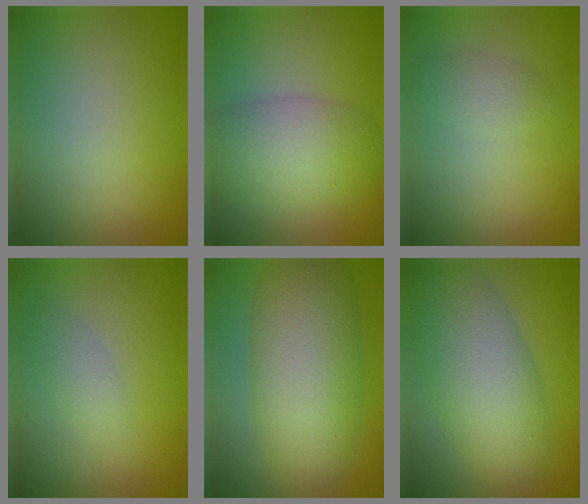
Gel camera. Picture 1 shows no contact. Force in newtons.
{"total": 5.7, "press": 5.7, "slide": 0.3}
{"total": 1.6, "press": 1.6, "slide": 0.0}
{"total": 1.4, "press": 1.4, "slide": 0.1}
{"total": 9.9, "press": 9.9, "slide": 0.1}
{"total": 8.1, "press": 8.1, "slide": 0.6}